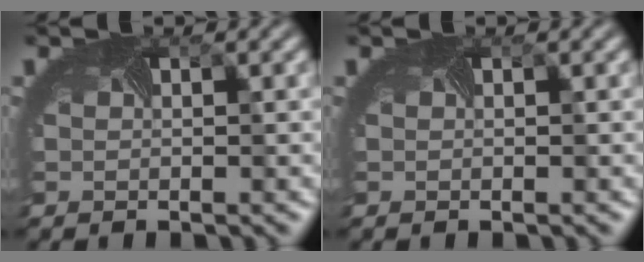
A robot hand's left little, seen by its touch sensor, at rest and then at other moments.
{"total": 0.0}